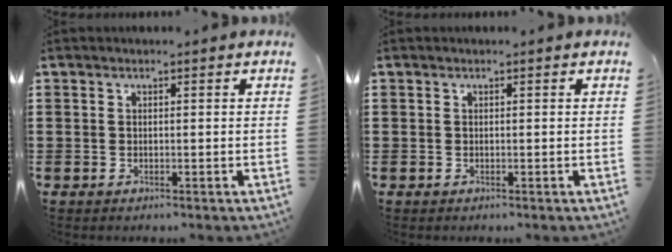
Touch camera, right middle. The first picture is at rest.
{"total": 0.0}